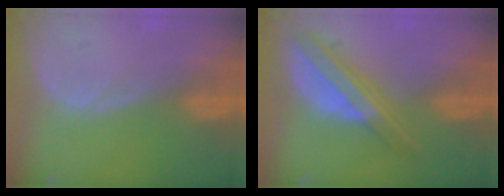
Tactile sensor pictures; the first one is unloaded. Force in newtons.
{"total": 7.6, "press": 6.4, "slide": 4.1}